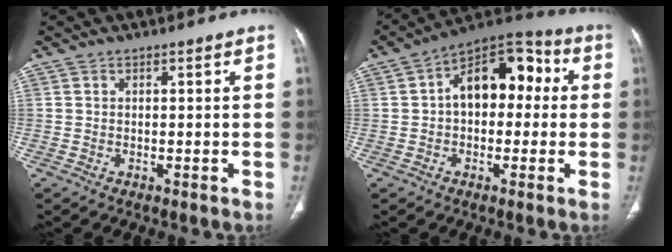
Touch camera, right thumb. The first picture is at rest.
{"total": 14.1, "force": [1.6, 8.9, 10.8], "torque": [-0.117, 0.044, 0.009]}